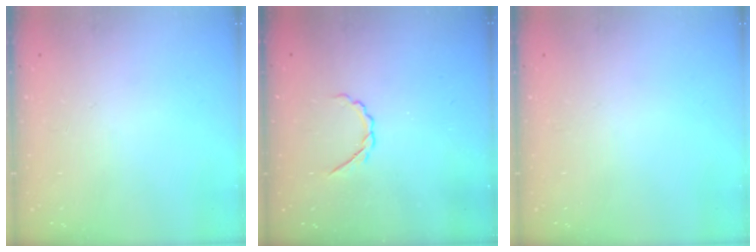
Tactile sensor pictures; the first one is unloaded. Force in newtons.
{"total": 2.4, "press": 2.3, "slide": 0.7}
{"total": 0.0}